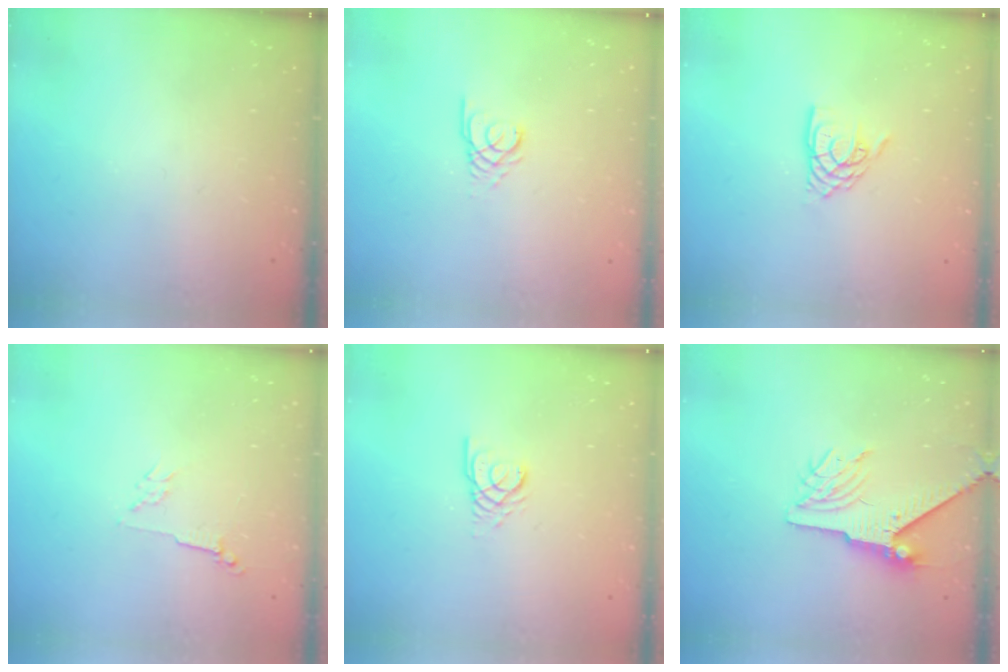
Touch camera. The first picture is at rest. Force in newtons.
{"total": 2.7, "press": 2.7, "slide": 0.3}
{"total": 7.9, "press": 7.9, "slide": 0.6}
{"total": 2.8, "press": 2.7, "slide": 0.6}
{"total": 2.6, "press": 2.6, "slide": 0.1}
{"total": 7.2, "press": 7.2, "slide": 1.0}